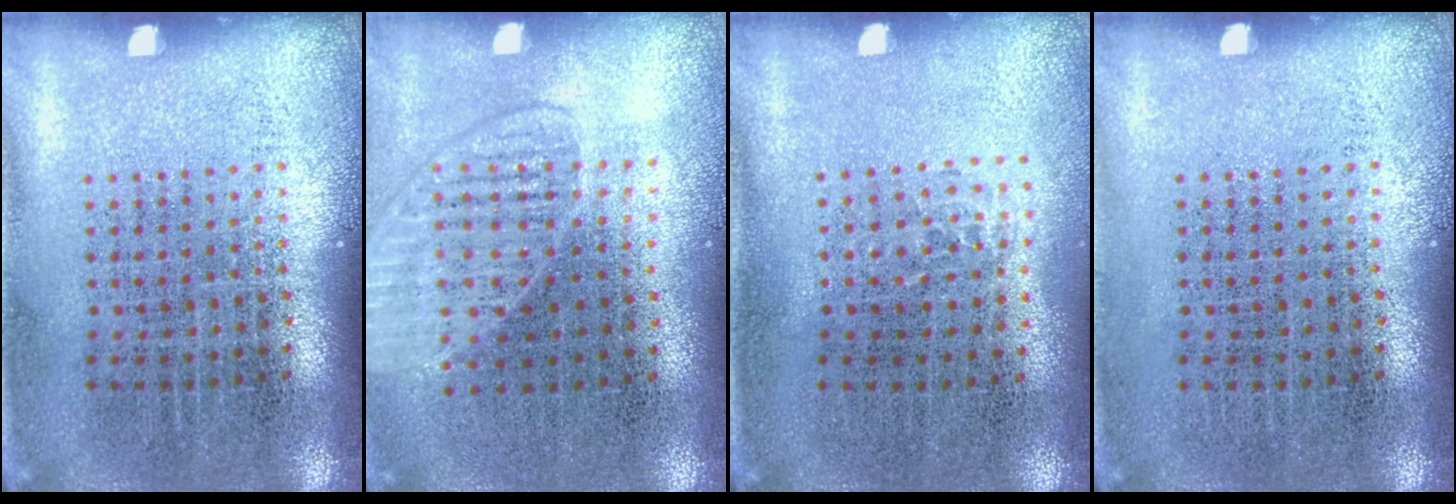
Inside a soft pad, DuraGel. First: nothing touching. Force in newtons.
{"total": 1.5, "press": 1.4, "slide": 0.4}
{"total": 0.6, "press": 0.4, "slide": 0.3}
{"total": 0.0}